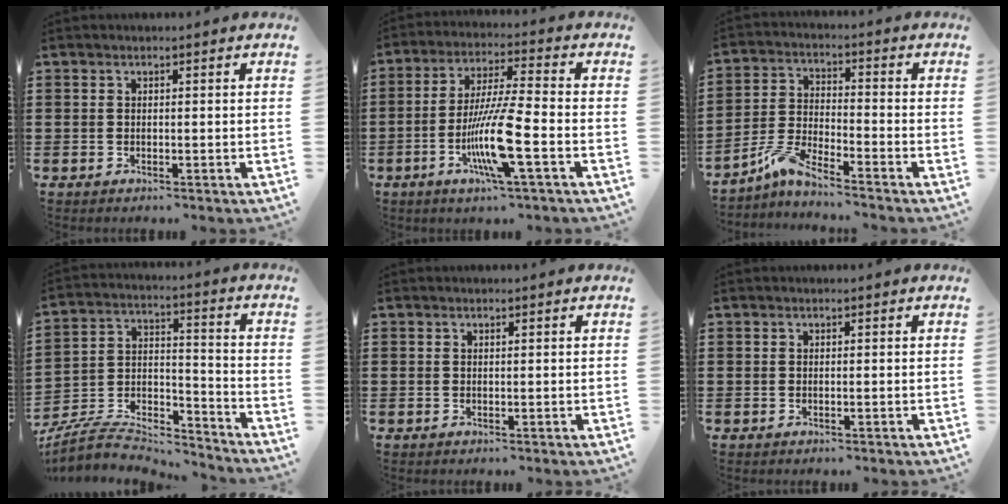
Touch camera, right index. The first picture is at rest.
{"total": 11.5, "force": [-4.0, 1.2, 10.7], "torque": [-0.215, -0.012, -0.079]}
{"total": 5.4, "force": [-4.7, 0.3, 2.6], "torque": [-0.081, -0.013, -0.099]}
{"total": 7.5, "force": [-7.1, 1.6, 2.0], "torque": [-0.047, 0.002, -0.143]}
{"total": 0.0}
{"total": 0.0}